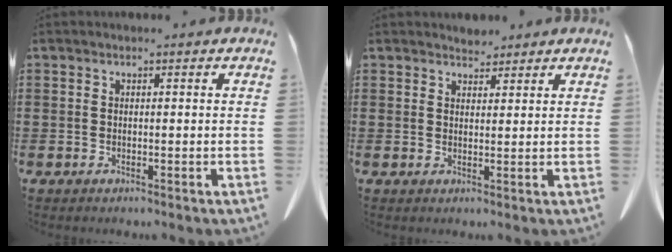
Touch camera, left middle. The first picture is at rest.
{"total": 2.2, "force": [2.2, 0.5, 0.0], "torque": [-0.007, -0.003, 0.043]}